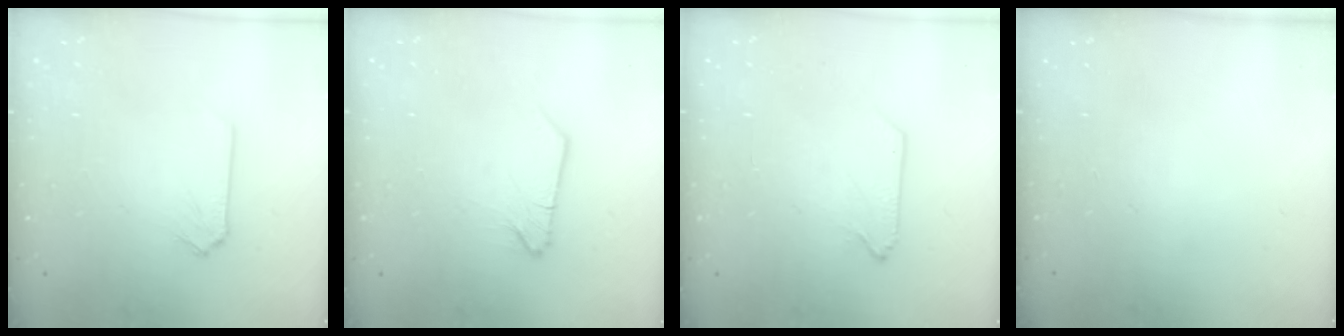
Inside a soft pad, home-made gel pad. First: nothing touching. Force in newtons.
{"total": 0.6, "press": 0.6, "slide": 0.2}
{"total": 0.7, "press": 0.7, "slide": 0.2}
{"total": 0.0}